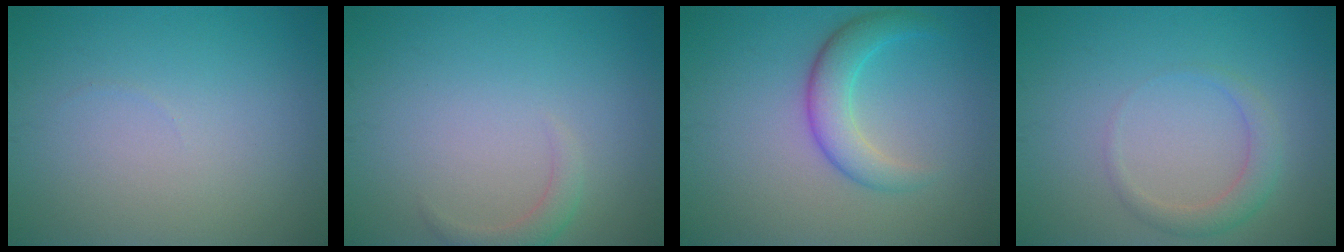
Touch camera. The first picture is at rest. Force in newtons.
{"total": 1.6, "press": 1.6, "slide": 0.1}
{"total": 3.8, "press": 3.8, "slide": 0.2}
{"total": 2.1, "press": 2.1, "slide": 0.1}